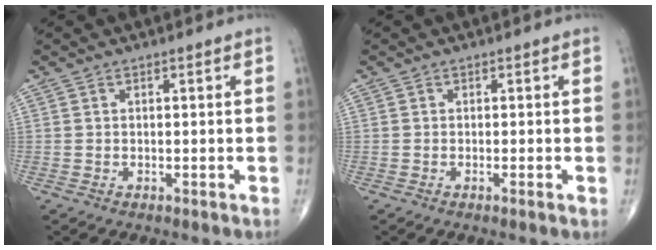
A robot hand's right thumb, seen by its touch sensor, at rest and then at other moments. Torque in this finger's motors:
{"motor_torque": [-0.18, 0.01, -0.31, -0.30, 0.00]}